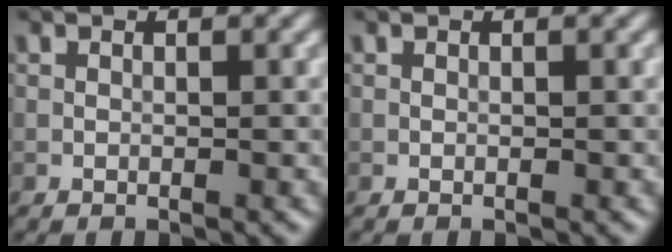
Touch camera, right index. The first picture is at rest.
{"total": 0.0}